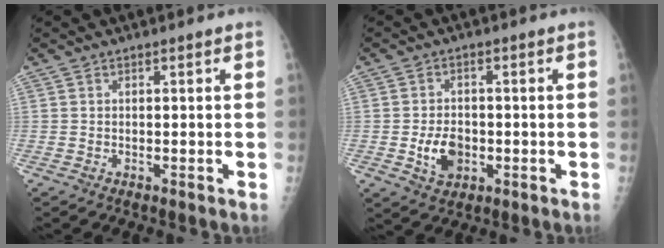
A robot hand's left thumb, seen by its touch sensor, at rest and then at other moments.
{"total": 6.0, "force": [-1.3, 4.4, 3.9], "torque": [-0.050, 0.002, -0.018]}